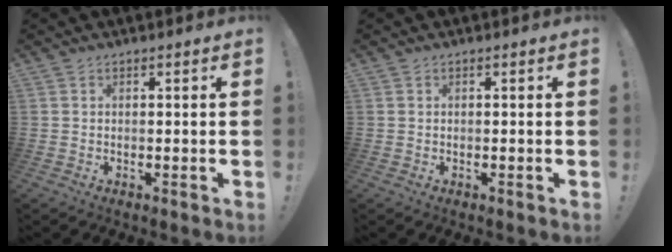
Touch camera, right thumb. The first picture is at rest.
{"total": 0.0}